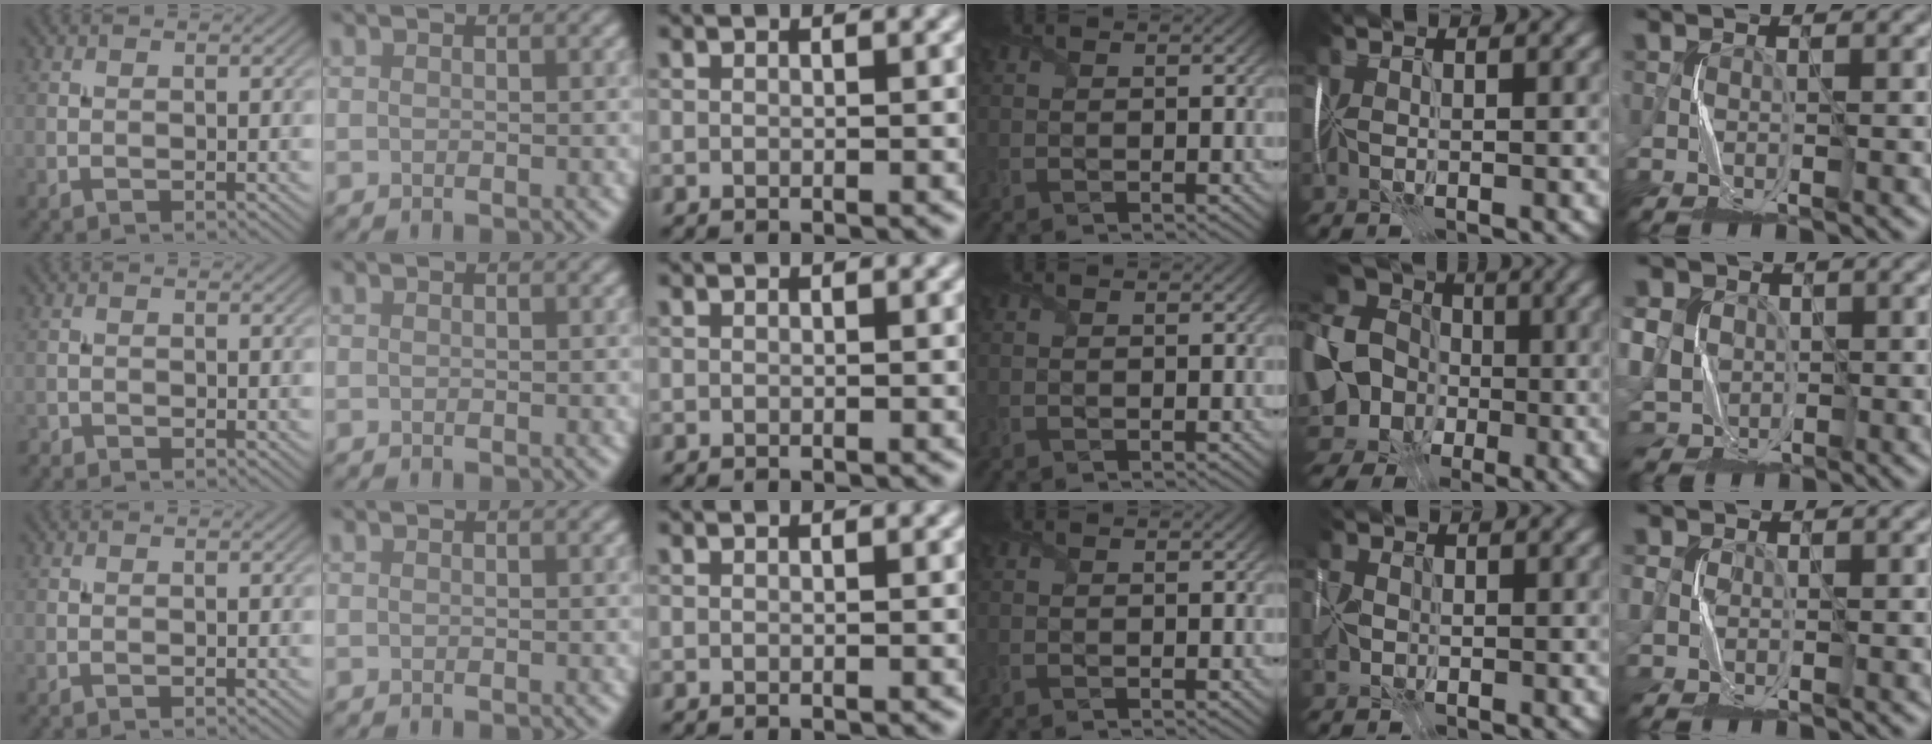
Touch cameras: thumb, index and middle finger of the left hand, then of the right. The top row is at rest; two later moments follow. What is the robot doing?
{"motion": "fold", "object": "shipping label"}